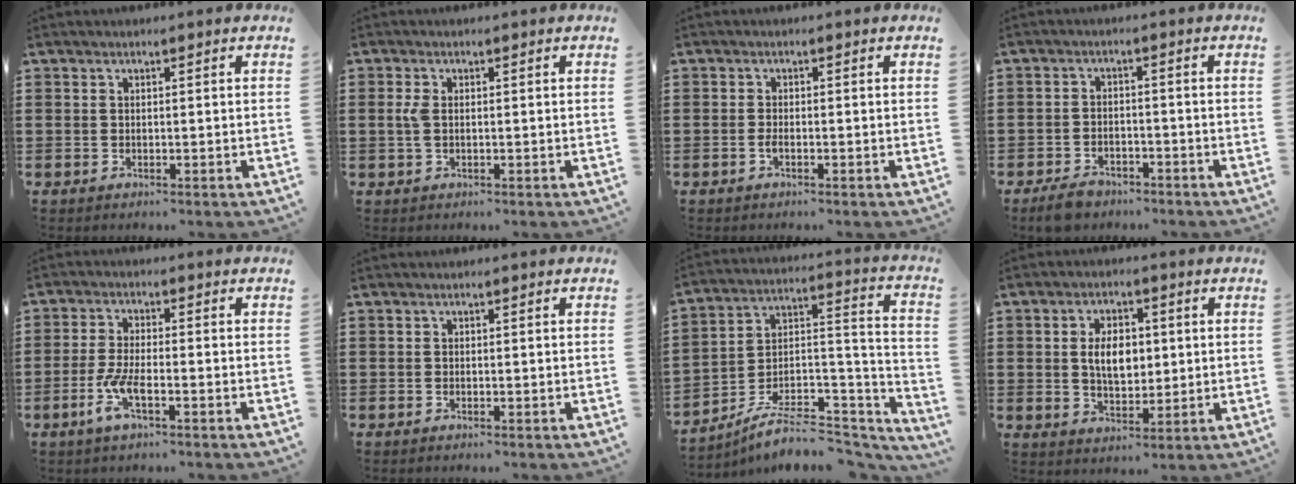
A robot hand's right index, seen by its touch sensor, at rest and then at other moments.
{"total": 2.5, "force": [0.2, 1.2, 2.1], "torque": [-0.059, 0.001, -0.003]}
{"total": 1.0, "force": [-0.4, 0.2, 0.9], "torque": [-0.026, -0.006, -0.008]}
{"total": 2.9, "force": [-2.5, 1.2, 0.7], "torque": [-0.022, 0.009, -0.053]}
{"total": 5.0, "force": [-2.1, 1.2, 4.4], "torque": [-0.108, -0.013, -0.044]}
{"total": 0.0}
{"total": 7.4, "force": [-5.8, 2.6, 3.7], "torque": [-0.065, 0.004, -0.112]}
{"total": 5.6, "force": [0.5, 3.3, 4.4], "torque": [-0.077, 0.007, 0.001]}